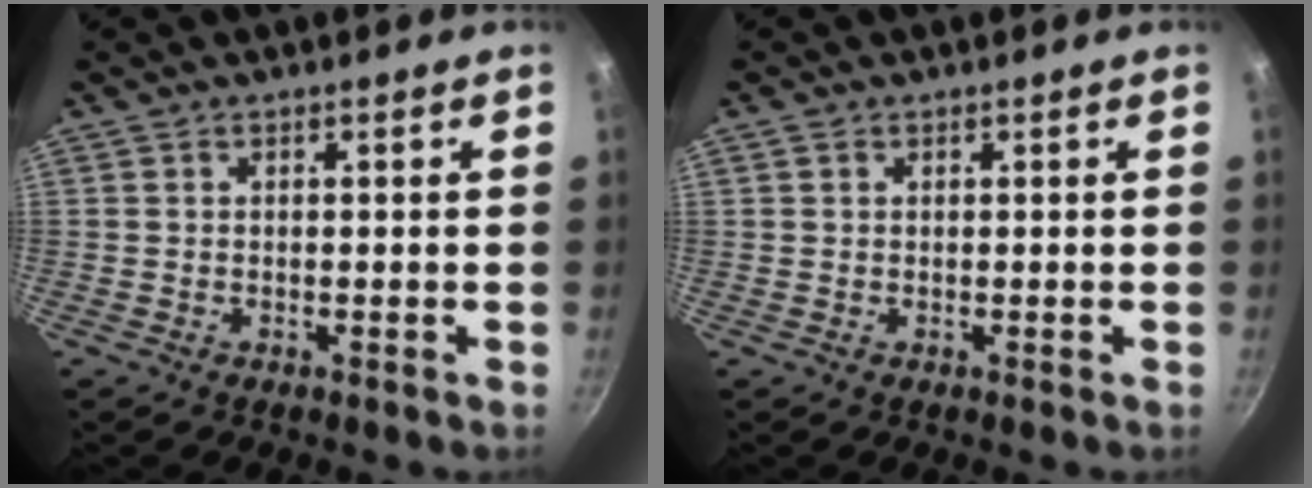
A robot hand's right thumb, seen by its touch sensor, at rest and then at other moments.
{"total": 0.8, "force": [0.4, 0.6, 0.3], "torque": [-0.005, 0.001, 0.005]}